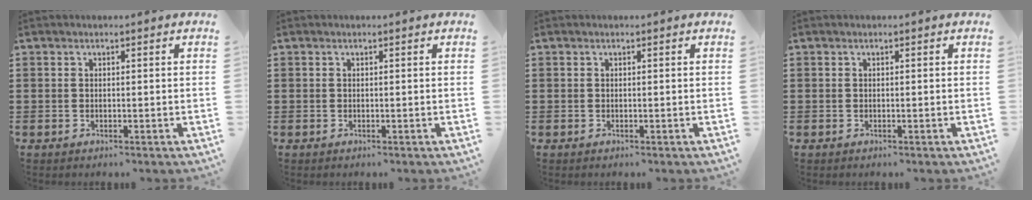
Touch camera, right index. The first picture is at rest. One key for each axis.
{"total": 0.0}
{"total": 0.0}
{"total": 0.0}